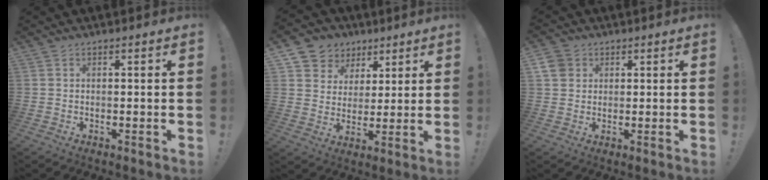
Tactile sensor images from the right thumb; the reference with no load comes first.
{"total": 8.3, "force": [3.8, 7.3, 1.3], "torque": [-0.025, -0.026, 0.082]}
{"total": 4.8, "force": [2.0, 4.1, 1.5], "torque": [-0.025, -0.002, 0.042]}